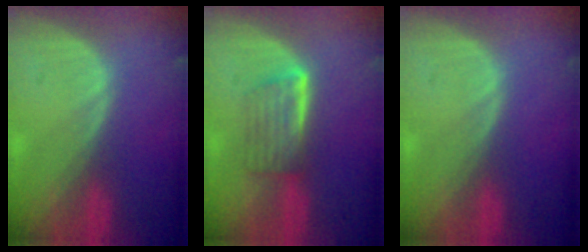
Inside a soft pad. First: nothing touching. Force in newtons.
{"total": 5.8, "press": 4.9, "slide": 3.0}
{"total": 0.0}